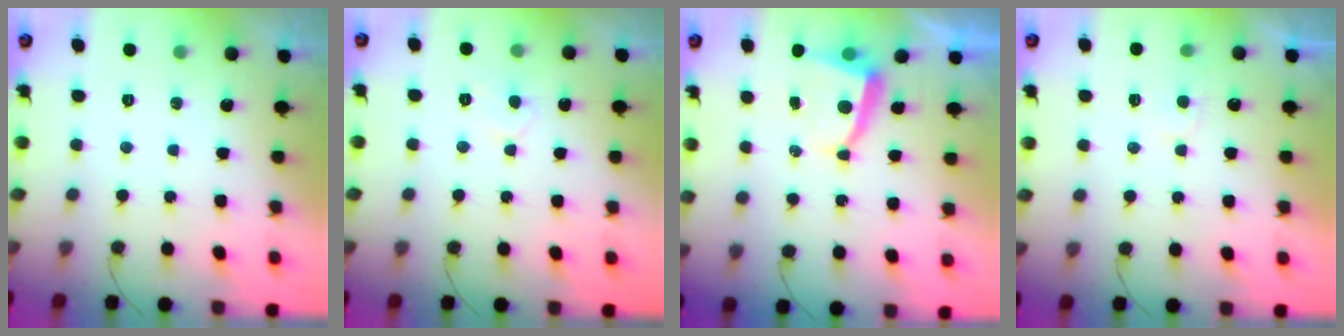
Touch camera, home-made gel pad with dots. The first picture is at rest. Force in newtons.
{"total": 4.5, "press": 4.4, "slide": 0.4}
{"total": 5.2, "press": 5.1, "slide": 0.6}
{"total": 4.2, "press": 4.2, "slide": 0.4}